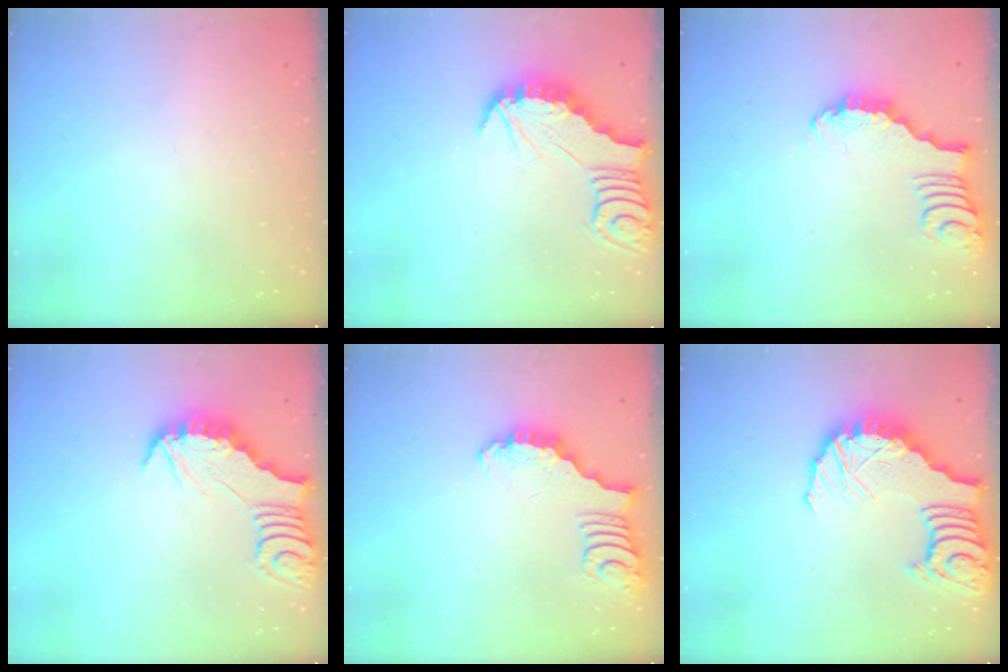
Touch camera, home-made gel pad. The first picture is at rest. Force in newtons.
{"total": 2.7, "press": 2.7, "slide": 0.3}
{"total": 2.6, "press": 2.6, "slide": 0.3}
{"total": 2.9, "press": 2.8, "slide": 0.3}
{"total": 3.0, "press": 2.9, "slide": 0.3}
{"total": 15.7, "press": 15.5, "slide": 2.1}